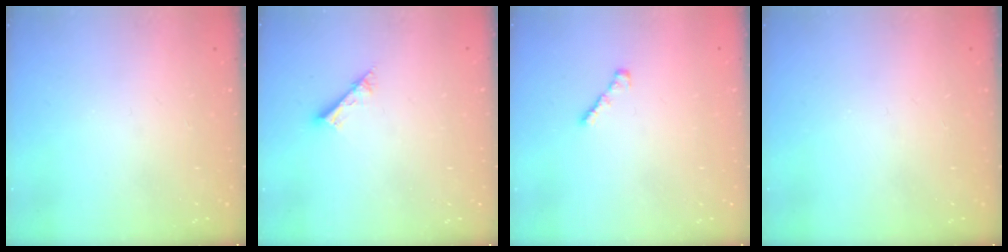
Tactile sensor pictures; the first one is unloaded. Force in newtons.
{"total": 2.4, "press": 2.4, "slide": 0.1}
{"total": 1.3, "press": 1.3, "slide": 0.4}
{"total": 0.0}